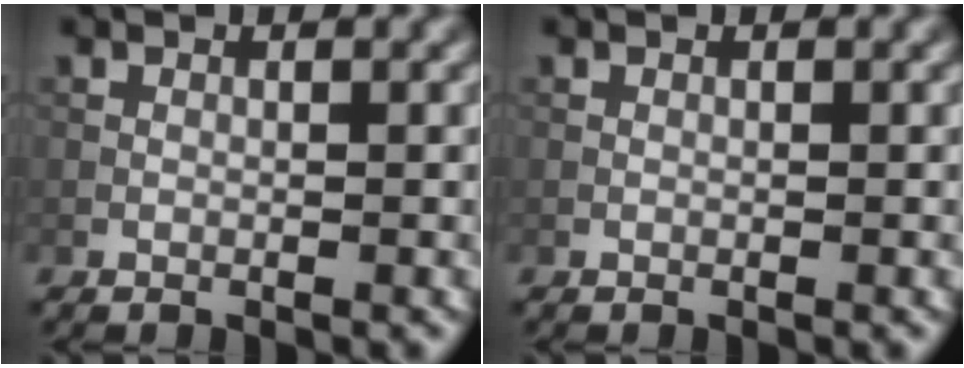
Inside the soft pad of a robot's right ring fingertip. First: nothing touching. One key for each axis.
{"total": 0.0}